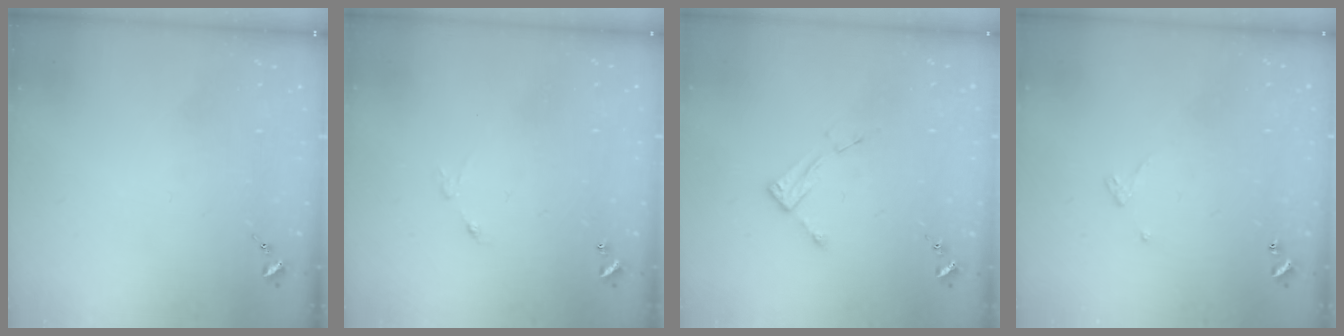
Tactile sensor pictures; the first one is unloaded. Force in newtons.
{"total": 4.8, "press": 4.8, "slide": 0.3}
{"total": 4.8, "press": 4.7, "slide": 0.3}
{"total": 2.4, "press": 2.4, "slide": 0.2}